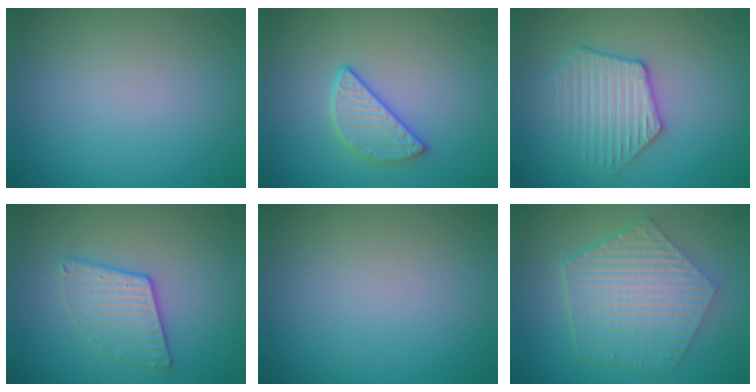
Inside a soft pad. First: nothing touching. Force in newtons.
{"total": 2.9, "press": 2.6, "slide": 1.3}
{"total": 3.6, "press": 3.5, "slide": 0.5}
{"total": 2.8, "press": 2.3, "slide": 1.6}
{"total": 0.0}
{"total": 6.9, "press": 5.0, "slide": 4.7}